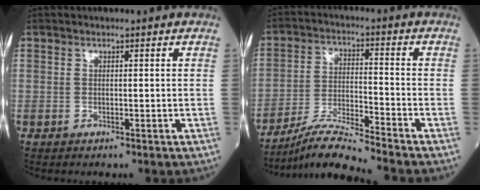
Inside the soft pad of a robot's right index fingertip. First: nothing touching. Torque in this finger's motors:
{"motor_torque": [-0.26, -0.44, 0.16, 0.04]}